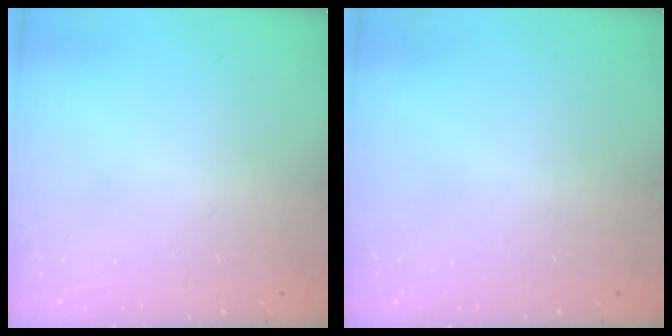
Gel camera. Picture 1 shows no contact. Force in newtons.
{"total": 0.0}